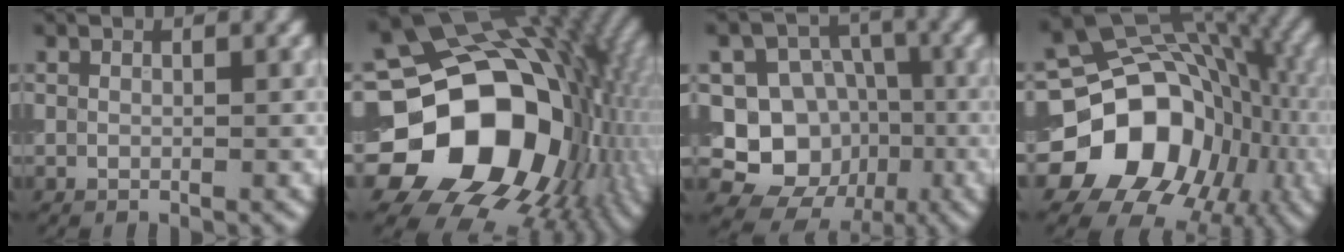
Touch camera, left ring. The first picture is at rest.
{"total": 20.3, "force": [-1.6, 15.5, 13.0], "torque": [-0.235, -0.016, -0.016]}
{"total": 10.6, "force": [-2.5, 9.6, 3.8], "torque": [-0.062, 0.016, -0.066]}
{"total": 16.6, "force": [-4.4, 13.4, 8.9], "torque": [-0.152, -0.011, -0.086]}